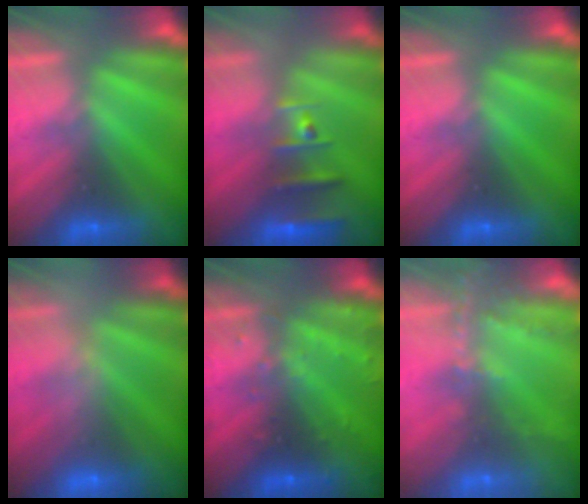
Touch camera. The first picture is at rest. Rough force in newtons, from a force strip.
{"total": 2.4}
{"total": 0.0}
{"total": 2.4}
{"total": 3.2}
{"total": 9.1}